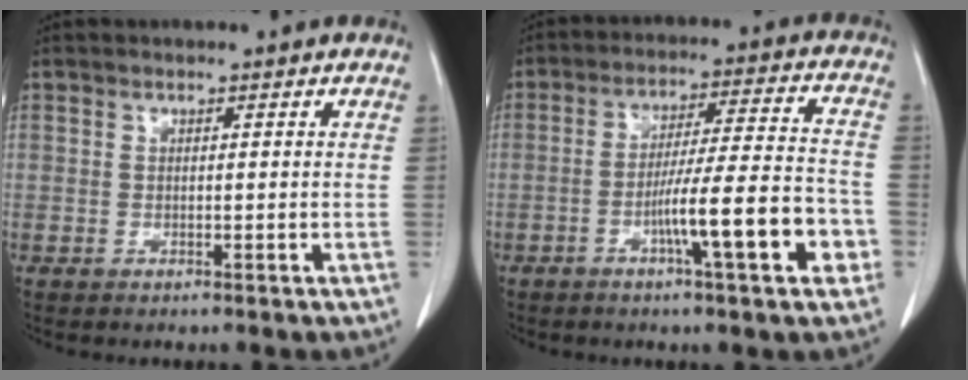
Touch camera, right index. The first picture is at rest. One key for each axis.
{"total": 12.5, "fx": -4.7, "fy": 0.7, "fz": 11.6, "tx": -0.182, "ty": 0.007, "tz": -0.074}